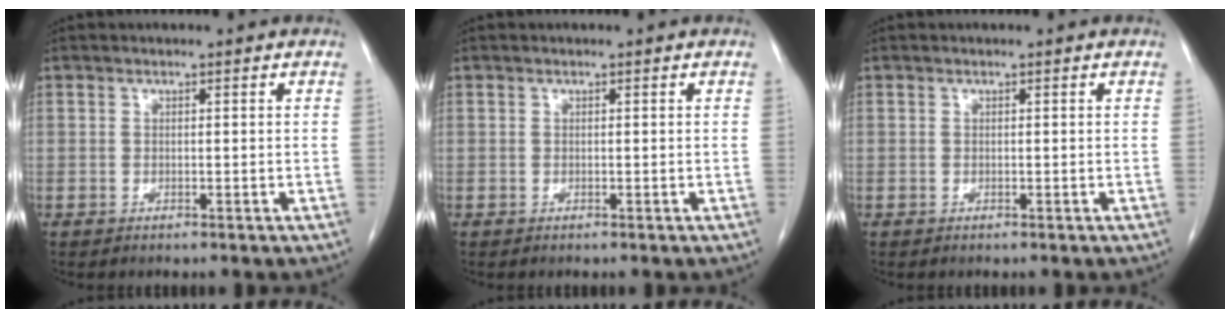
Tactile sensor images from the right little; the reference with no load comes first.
{"total": 0.0}
{"total": 0.0}